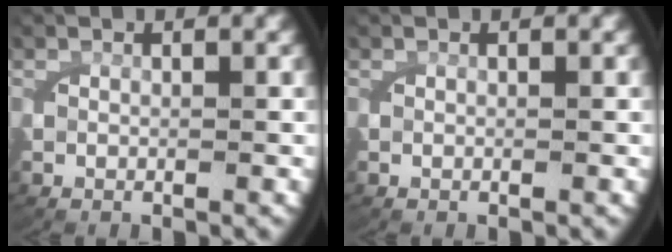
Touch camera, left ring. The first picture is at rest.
{"total": 0.0}